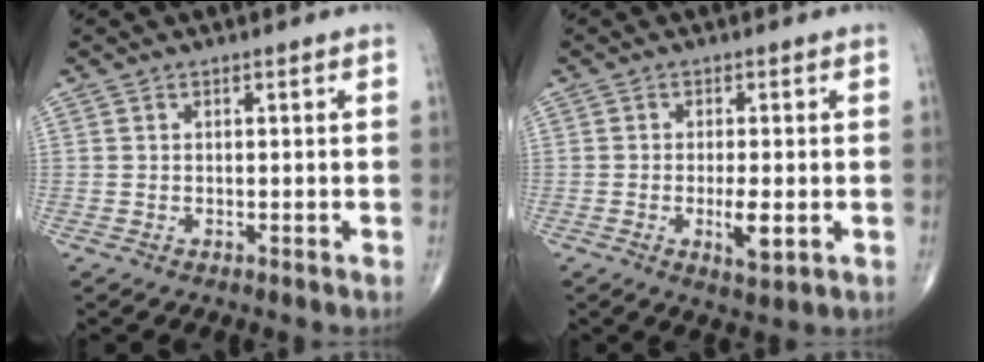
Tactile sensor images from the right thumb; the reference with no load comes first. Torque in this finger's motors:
{"motor_torque": [2.43, 2.57, 2.34, -0.43, 0.92]}